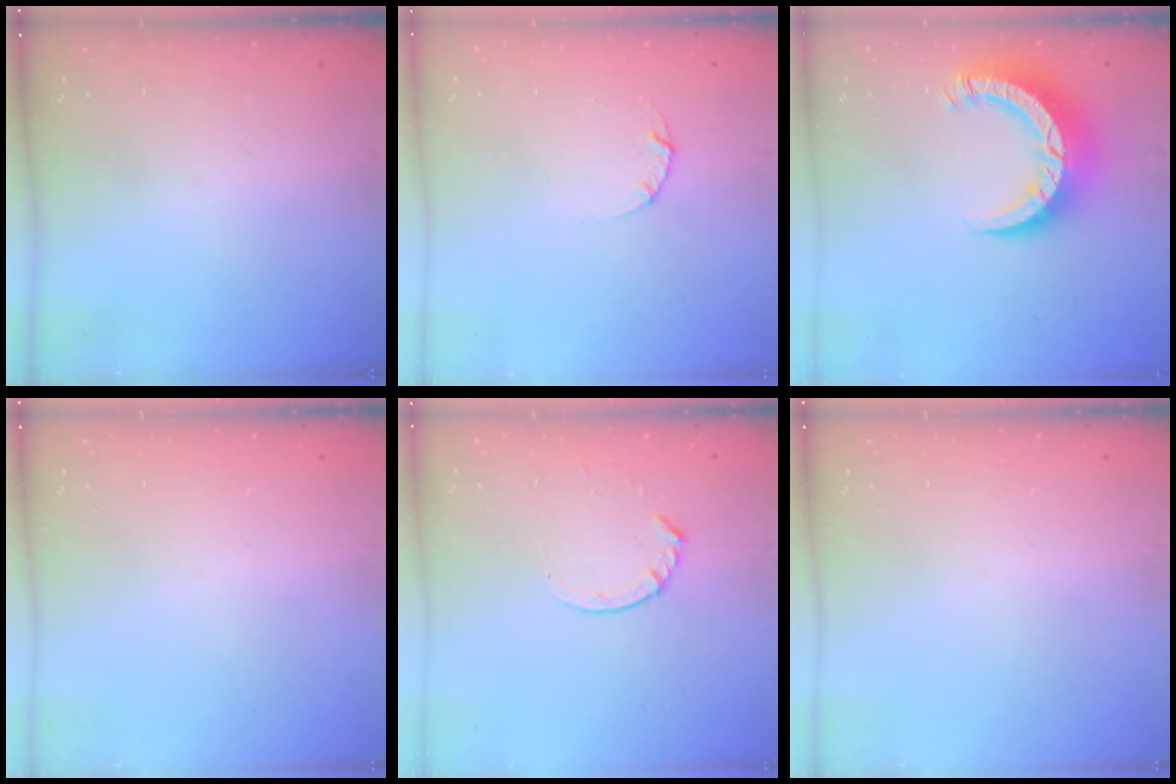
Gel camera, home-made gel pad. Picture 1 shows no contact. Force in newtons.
{"total": 3.0, "press": 3.0, "slide": 0.4}
{"total": 10.0, "press": 10.0, "slide": 1.1}
{"total": 0.0}
{"total": 4.2, "press": 4.2, "slide": 0.5}
{"total": 0.0}